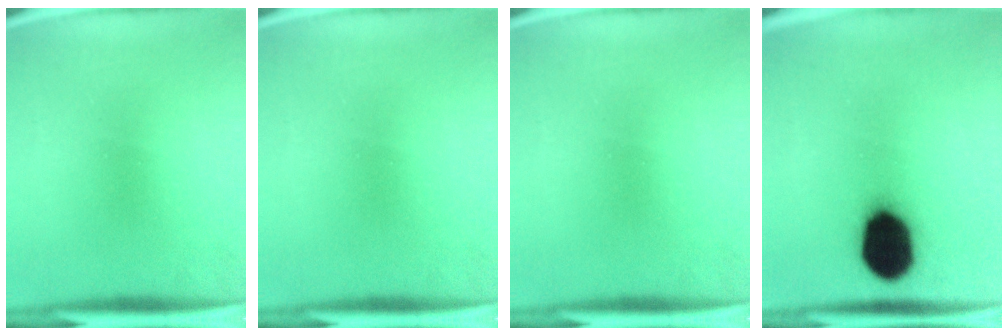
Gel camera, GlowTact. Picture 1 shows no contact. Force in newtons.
{"total": 0.0}
{"total": 0.0}
{"total": 18.1}